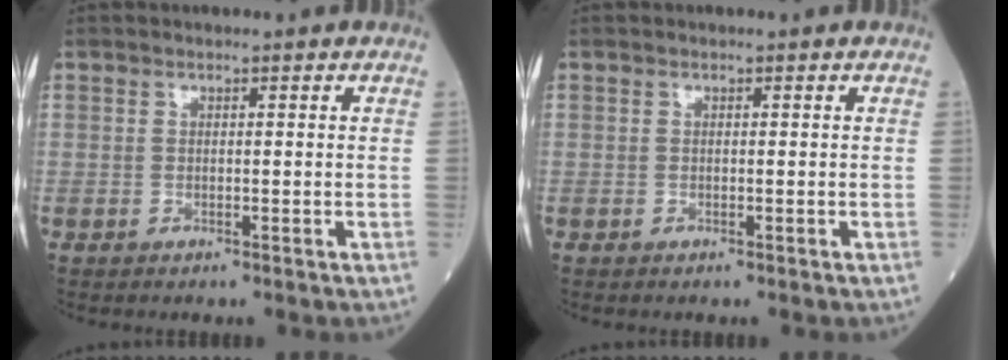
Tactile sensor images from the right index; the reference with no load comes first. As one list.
[{"total": 0.0}]